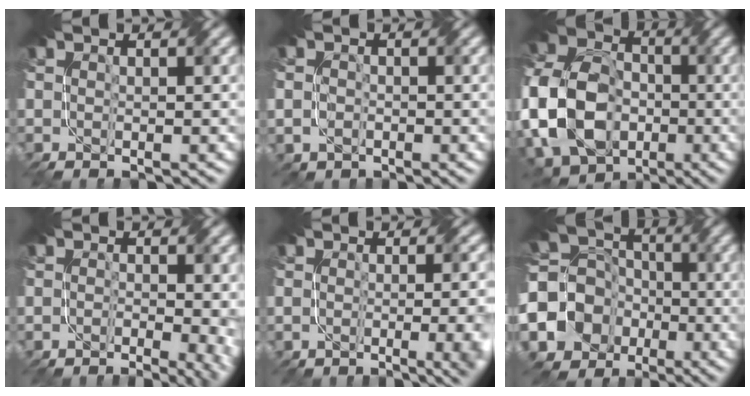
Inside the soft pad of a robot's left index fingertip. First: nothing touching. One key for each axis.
{"total": 1.2, "fx": -0.1, "fy": 1.1, "fz": -0.2, "tx": 0.003, "ty": 0.000, "tz": 0.003}
{"total": 12.5, "fx": -2.9, "fy": 9.8, "fz": 7.3, "tx": -0.177, "ty": 0.002, "tz": -0.063}
{"total": 6.4, "fx": -1.8, "fy": 2.8, "fz": 5.5, "tx": -0.036, "ty": -0.004, "tz": -0.022}
{"total": 9.7, "fx": -1.8, "fy": 5.2, "fz": 7.9, "tx": -0.032, "ty": 0.002, "tz": -0.004}
{"total": 9.8, "fx": -2.9, "fy": 8.9, "fz": 3.2, "tx": -0.070, "ty": 0.001, "tz": -0.070}